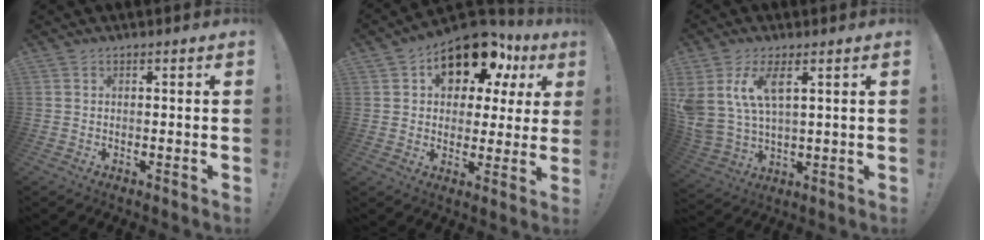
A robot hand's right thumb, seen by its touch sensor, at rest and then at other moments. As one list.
[{"total": 14.5, "force": [8.5, 8.1, 8.4], "torque": [-0.121, -0.056, 0.145]}, {"total": 10.8, "force": [5.3, 5.3, 7.8], "torque": [-0.171, -0.020, 0.099]}]